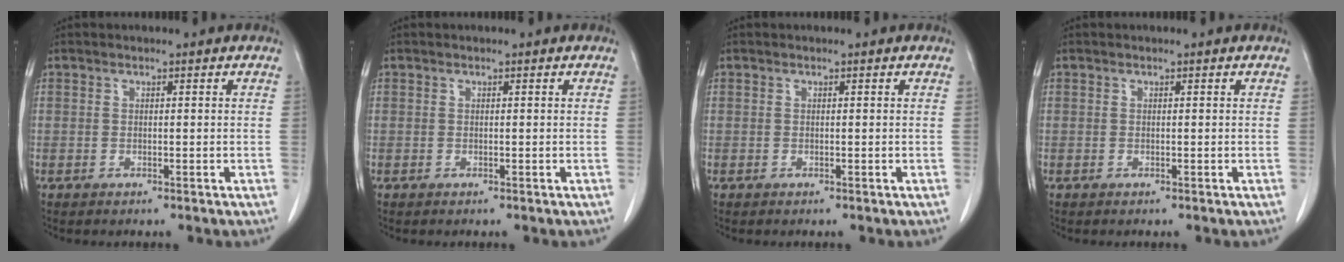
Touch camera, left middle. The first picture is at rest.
{"total": 0.0}
{"total": 0.0}
{"total": 0.0}